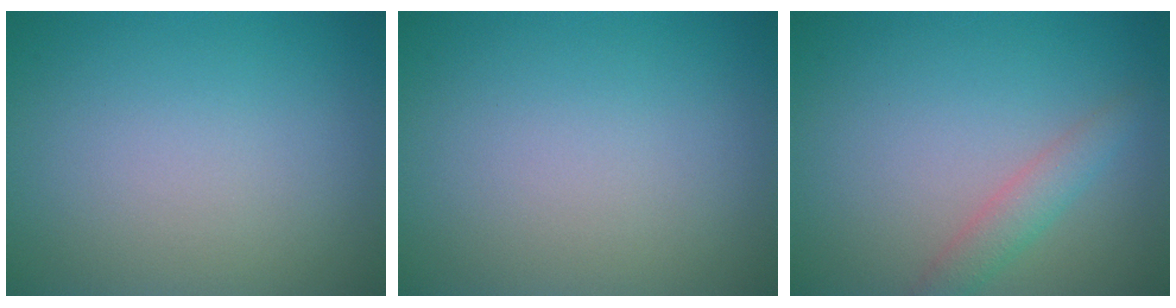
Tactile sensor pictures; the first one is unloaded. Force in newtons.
{"total": 0.0}
{"total": 2.1, "press": 2.1, "slide": 0.1}